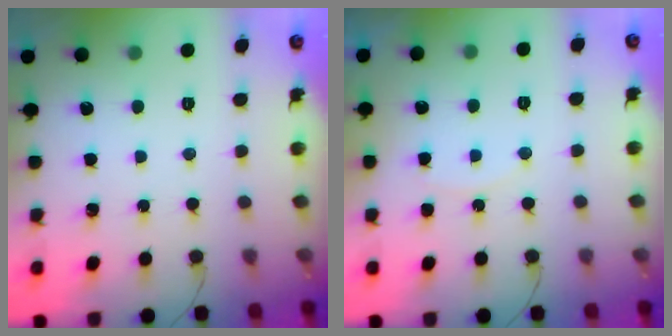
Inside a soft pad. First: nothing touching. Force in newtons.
{"total": 5.9, "press": 5.9, "slide": 0.4}